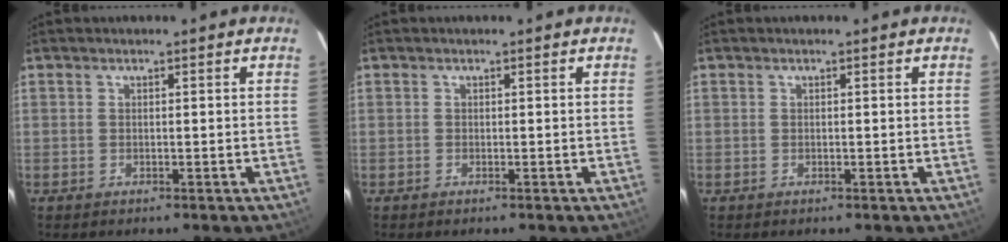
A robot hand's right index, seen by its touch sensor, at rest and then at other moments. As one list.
[{"total": 0.0}, {"total": 0.0}]